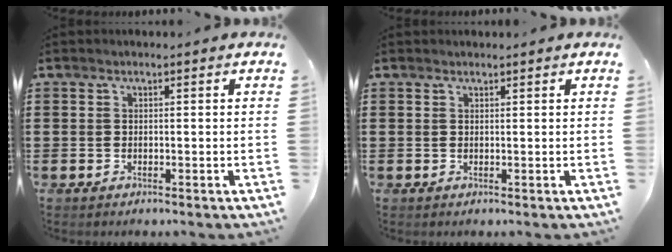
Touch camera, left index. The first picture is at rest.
{"total": 0.6, "force": [0.5, 0.1, 0.1], "torque": [-0.003, 0.000, 0.011]}